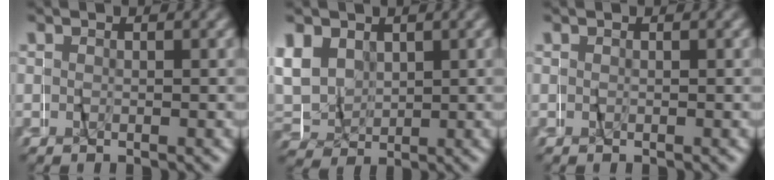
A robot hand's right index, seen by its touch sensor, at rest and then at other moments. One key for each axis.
{"total": 8.0, "fx": 1.9, "fy": 7.3, "fz": 2.8, "tx": -0.083, "ty": 0.002, "tz": 0.029}
{"total": 0.0}